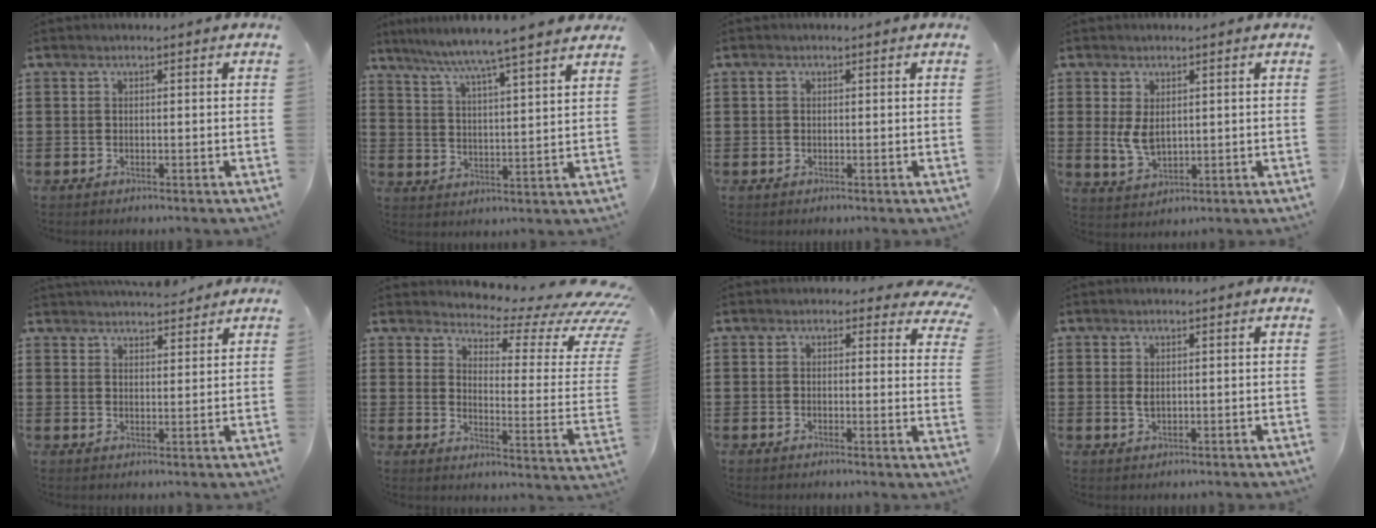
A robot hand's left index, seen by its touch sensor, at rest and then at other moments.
{"total": 5.8, "force": [5.2, -1.4, 2.3], "torque": [-0.068, -0.041, 0.081]}
{"total": 0.7, "force": [0.0, 0.5, 0.4], "torque": [-0.010, 0.003, 0.000]}
{"total": 4.2, "force": [0.8, 2.6, 3.3], "torque": [-0.083, 0.000, 0.011]}
{"total": 4.3, "force": [4.2, 0.8, 0.8], "torque": [-0.019, -0.013, 0.077]}
{"total": 5.4, "force": [4.5, 1.1, 2.8], "torque": [-0.053, -0.051, 0.071]}
{"total": 2.2, "force": [1.8, 0.9, 0.9], "torque": [-0.011, -0.004, 0.029]}
{"total": 1.5, "force": [0.4, 0.7, 1.3], "torque": [-0.036, 0.000, 0.003]}